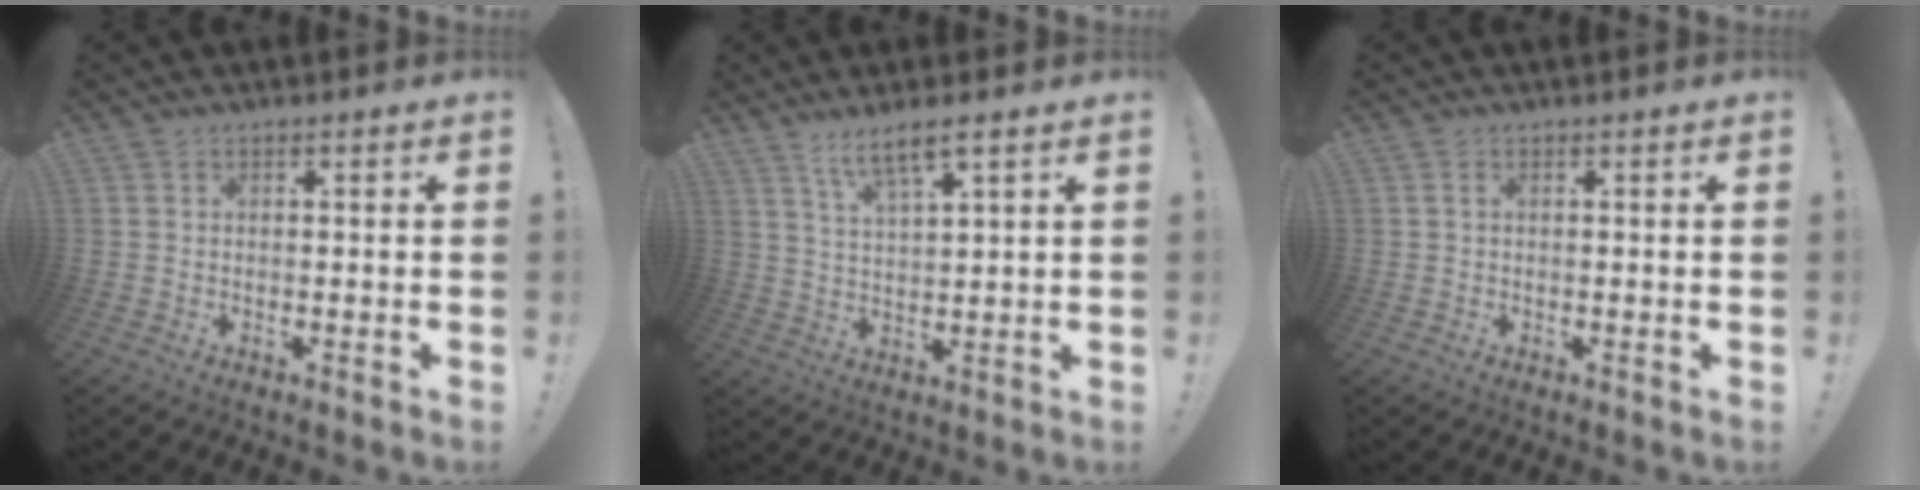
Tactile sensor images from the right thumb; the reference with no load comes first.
{"total": 6.4, "force": [4.7, 0.8, 4.1], "torque": [-0.078, -0.021, 0.082]}
{"total": 0.7, "force": [0.3, 0.2, 0.6], "torque": [-0.021, 0.005, 0.006]}